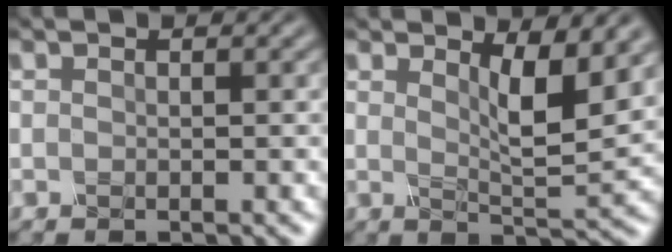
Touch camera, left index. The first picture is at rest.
{"total": 4.5, "force": [2.3, 1.1, 3.7], "torque": [-0.060, -0.013, 0.038]}